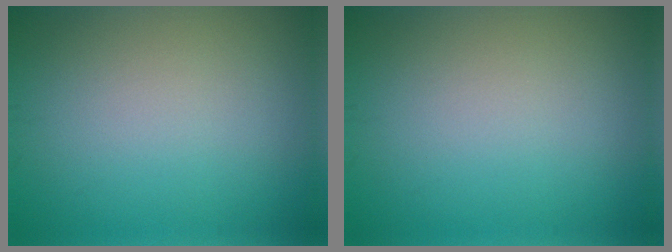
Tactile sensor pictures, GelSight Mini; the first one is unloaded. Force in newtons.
{"total": 0.0}